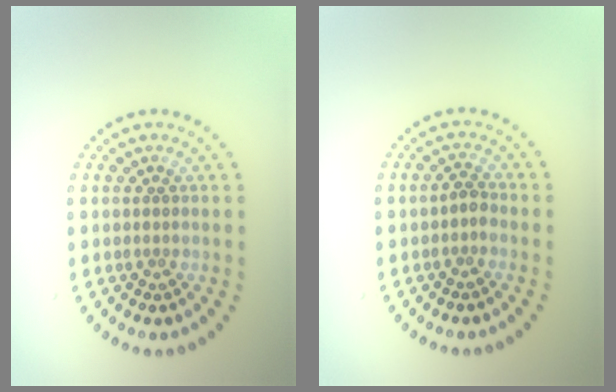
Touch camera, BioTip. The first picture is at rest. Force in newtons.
{"total": 1.1, "press": 0.9, "slide": 0.5}